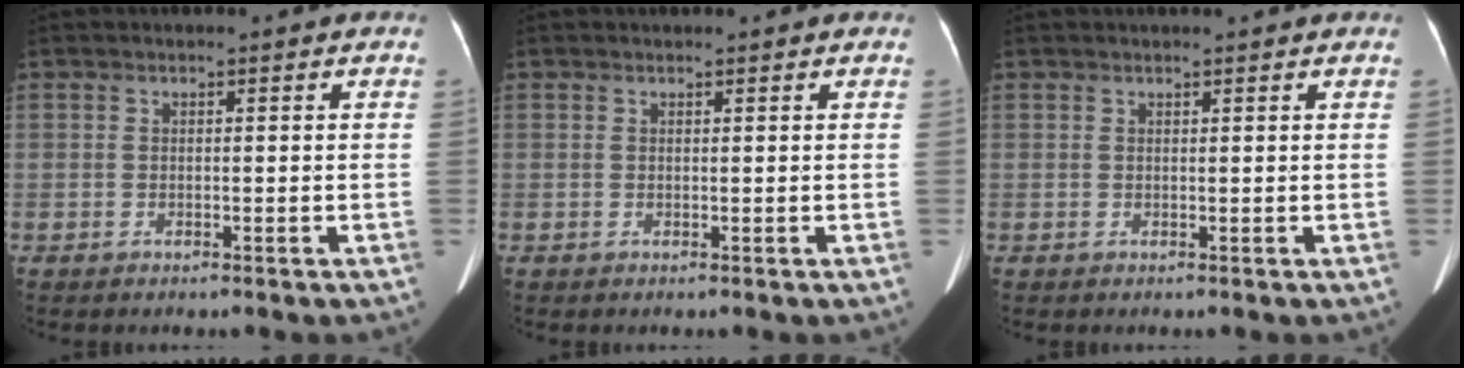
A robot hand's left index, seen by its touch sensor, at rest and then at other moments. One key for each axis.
{"total": 0.9, "fx": 0.9, "fy": 0.1, "fz": 0.2, "tx": -0.002, "ty": 0.012, "tz": 0.013}
{"total": 1.8, "fx": 1.7, "fy": -0.1, "fz": 0.5, "tx": -0.007, "ty": 0.019, "tz": 0.024}